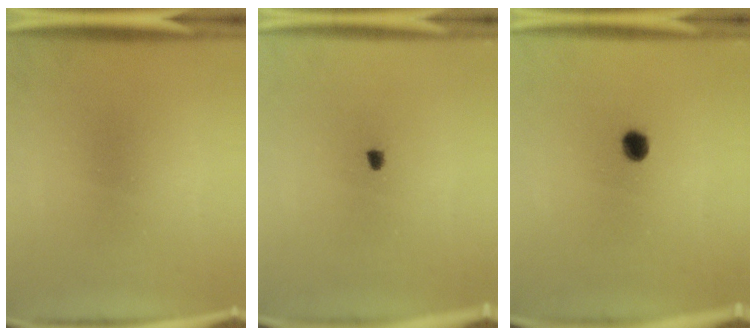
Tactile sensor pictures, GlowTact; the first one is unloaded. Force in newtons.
{"total": 1.0}
{"total": 2.7}